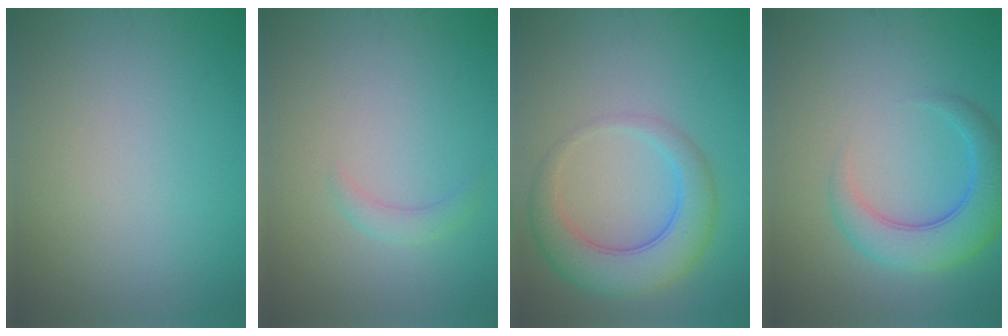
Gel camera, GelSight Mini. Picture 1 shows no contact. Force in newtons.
{"total": 1.3, "press": 1.3, "slide": 0.0}
{"total": 5.5, "press": 5.5, "slide": 0.1}
{"total": 5.1, "press": 5.1, "slide": 0.3}